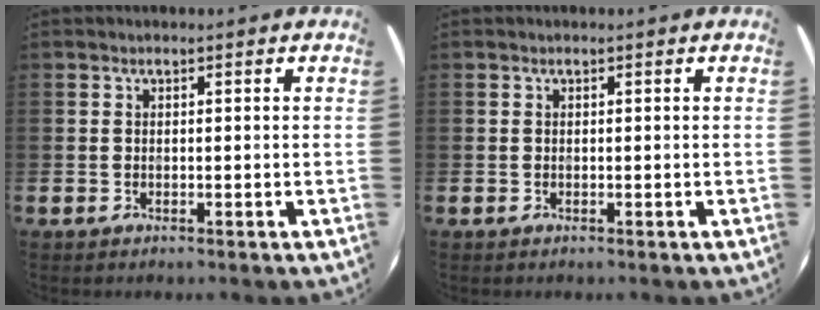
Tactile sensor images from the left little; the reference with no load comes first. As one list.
[{"total": 0.0}]